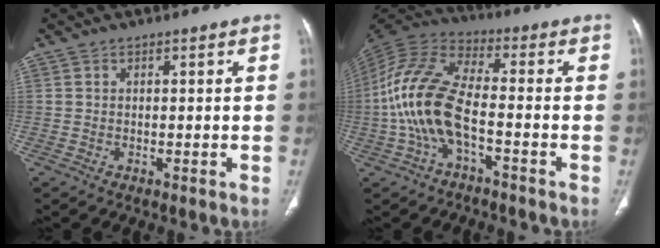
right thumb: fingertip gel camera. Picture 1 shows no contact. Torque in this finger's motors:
{"motor_torque": [1.36, 3.29, 2.12, 0.04, 0.68]}